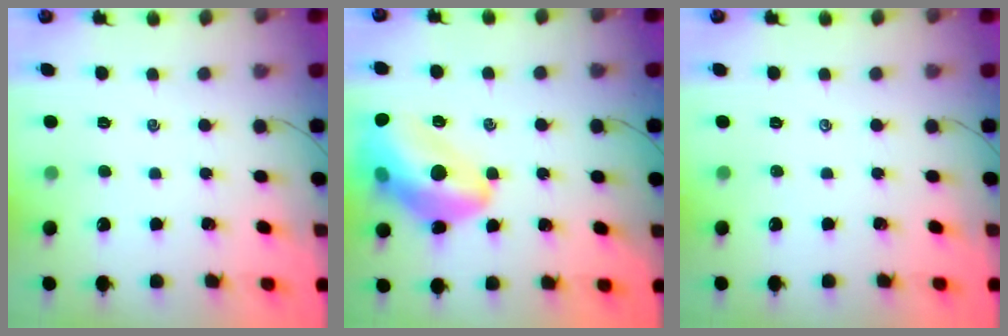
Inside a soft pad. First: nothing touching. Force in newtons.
{"total": 17.3, "press": 17.1, "slide": 2.7}
{"total": 0.0}